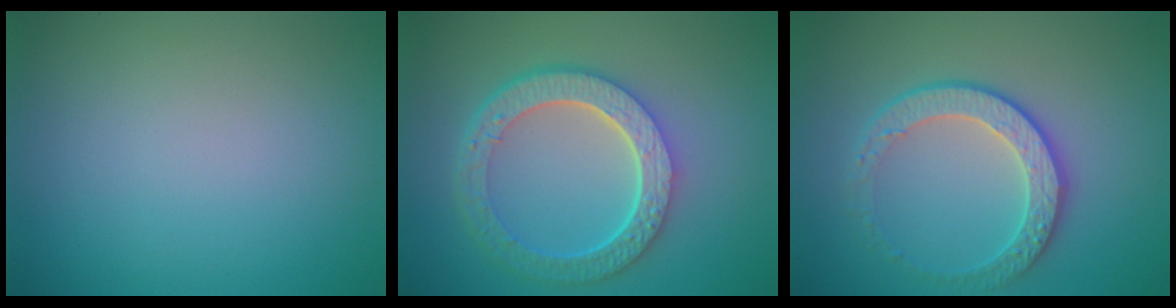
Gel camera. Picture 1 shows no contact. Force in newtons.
{"total": 6.4, "press": 4.7, "slide": 4.2}
{"total": 3.7, "press": 3.3, "slide": 1.7}